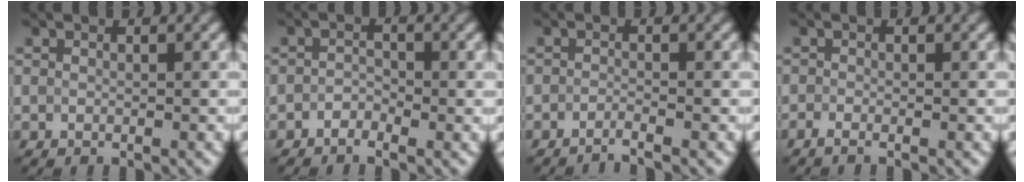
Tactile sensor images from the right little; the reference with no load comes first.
{"total": 1.4, "force": [-1.4, 0.1, -0.3], "torque": [0.000, 0.003, -0.021]}
{"total": 1.7, "force": [-1.6, -0.4, -0.3], "torque": [0.011, -0.005, -0.031]}
{"total": 1.4, "force": [-1.4, -0.2, 0.2], "torque": [-0.004, -0.009, -0.021]}